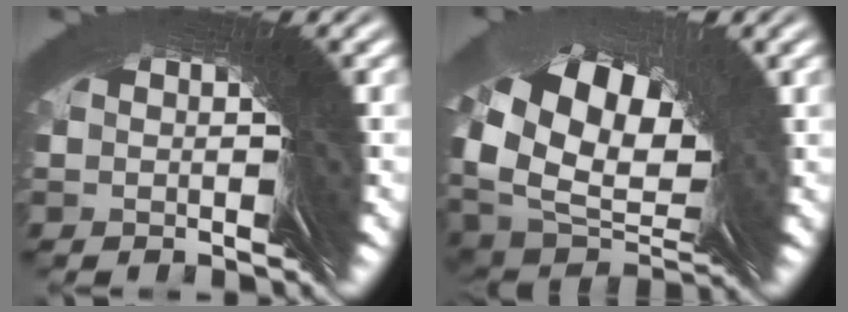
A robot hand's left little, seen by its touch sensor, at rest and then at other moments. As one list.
[{"total": 7.1, "force": [0.8, 4.5, 5.4], "torque": [-0.084, -0.002, 0.011]}]